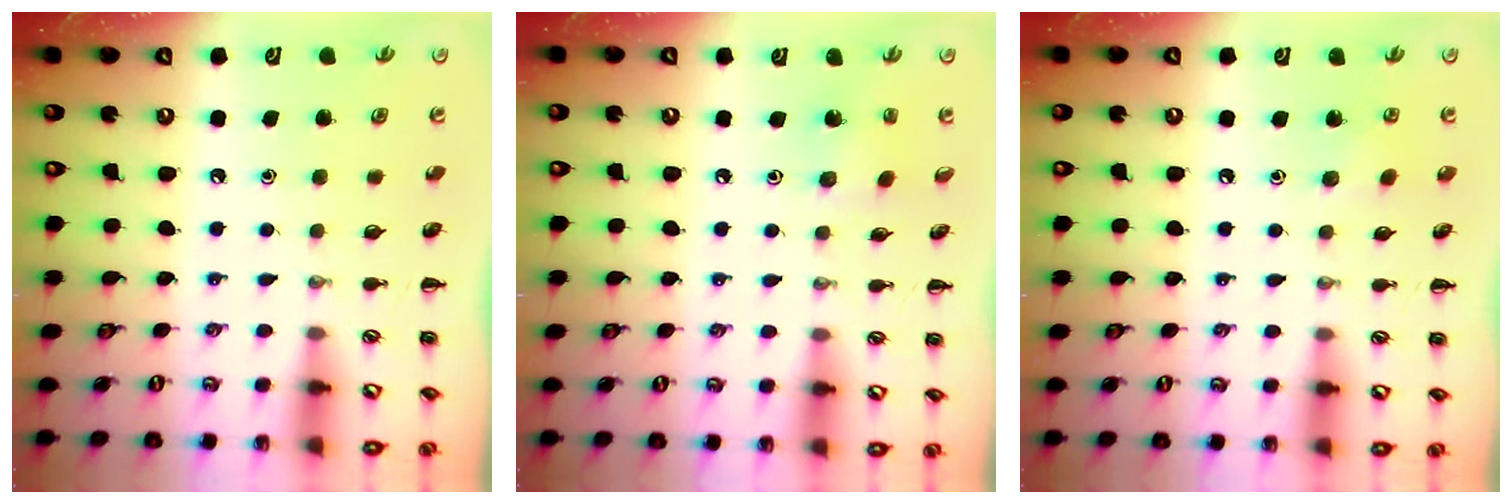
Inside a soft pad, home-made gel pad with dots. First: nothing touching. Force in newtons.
{"total": 1.5, "press": 1.4, "slide": 0.5}
{"total": 6.8, "press": 6.7, "slide": 0.9}